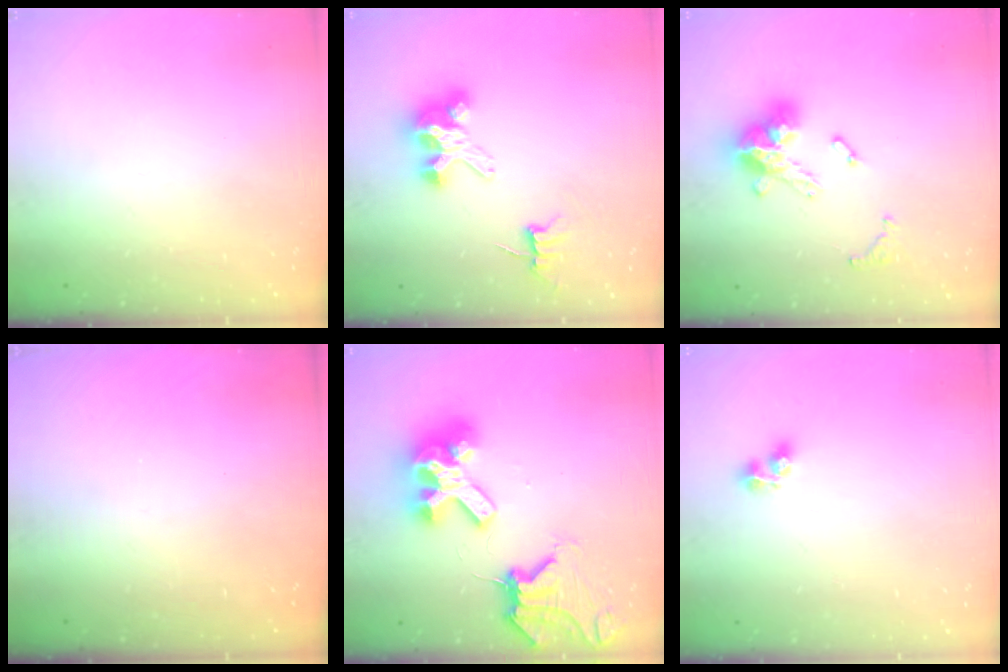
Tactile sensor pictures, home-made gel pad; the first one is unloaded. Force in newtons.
{"total": 6.9, "press": 6.9, "slide": 0.5}
{"total": 13.4, "press": 13.4, "slide": 0.9}
{"total": 0.0}
{"total": 16.5, "press": 16.4, "slide": 1.7}
{"total": 5.0, "press": 5.0, "slide": 0.4}